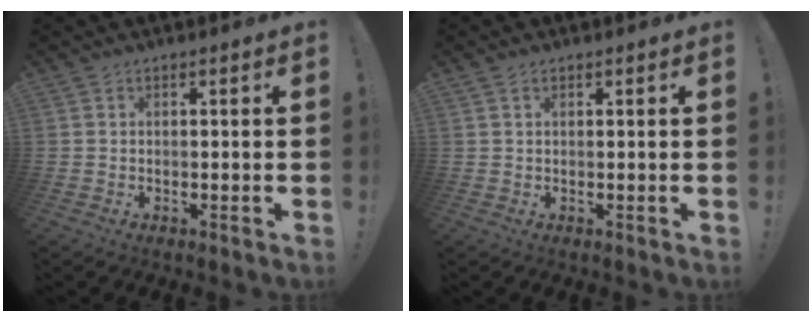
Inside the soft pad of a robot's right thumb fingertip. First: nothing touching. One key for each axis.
{"total": 0.9, "fx": 0.6, "fy": 0.6, "fz": 0.3, "tx": -0.002, "ty": 0.000, "tz": 0.010}